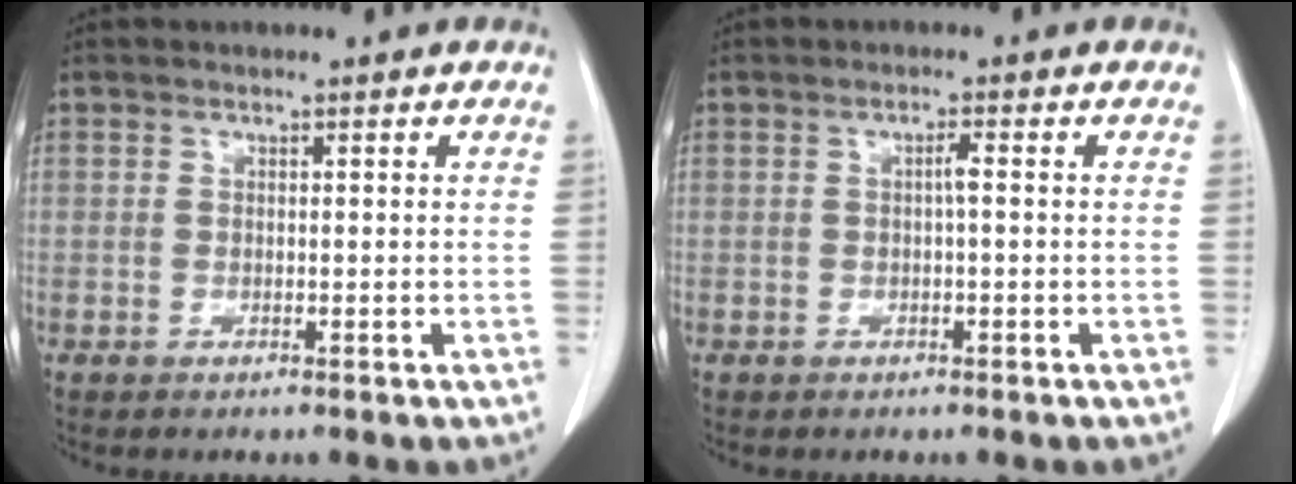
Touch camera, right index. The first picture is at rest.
{"total": 1.3, "force": [0.0, 0.1, 1.3], "torque": [-0.022, 0.003, 0.000]}